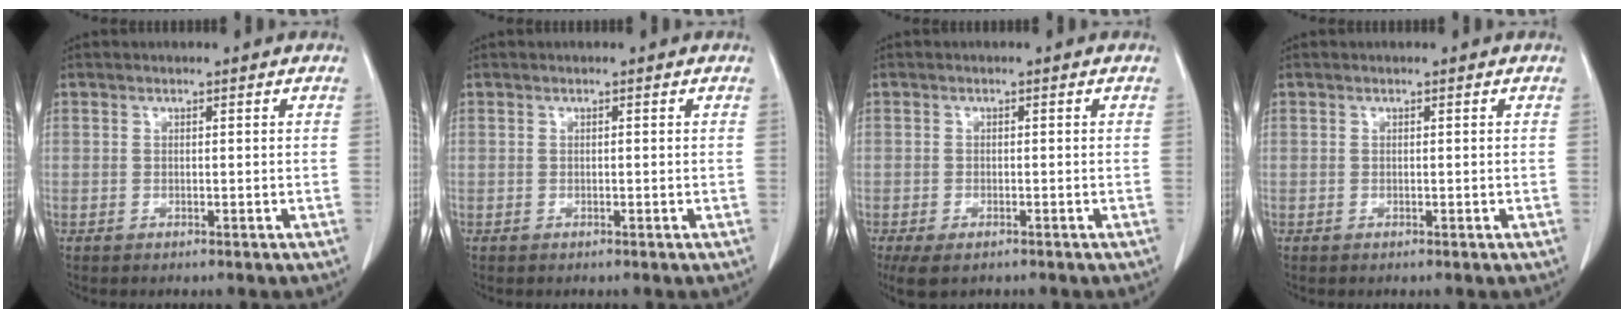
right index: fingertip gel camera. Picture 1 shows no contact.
{"total": 0.0}
{"total": 4.0, "force": [-2.7, 1.6, 2.4], "torque": [-0.047, -0.012, -0.039]}
{"total": 0.0}